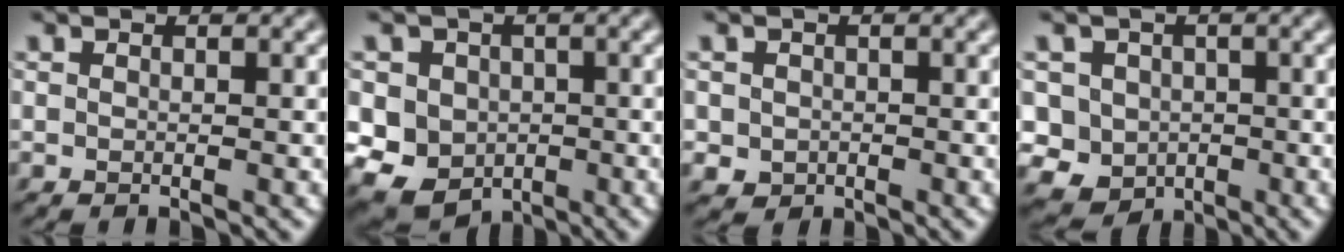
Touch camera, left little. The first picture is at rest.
{"total": 6.5, "force": [-0.7, 5.9, 2.6], "torque": [-0.045, 0.010, -0.037]}
{"total": 1.5, "force": [-0.2, 1.5, 0.4], "torque": [-0.005, -0.003, -0.003]}
{"total": 6.7, "force": [-0.4, 6.3, 2.3], "torque": [-0.049, 0.024, -0.038]}